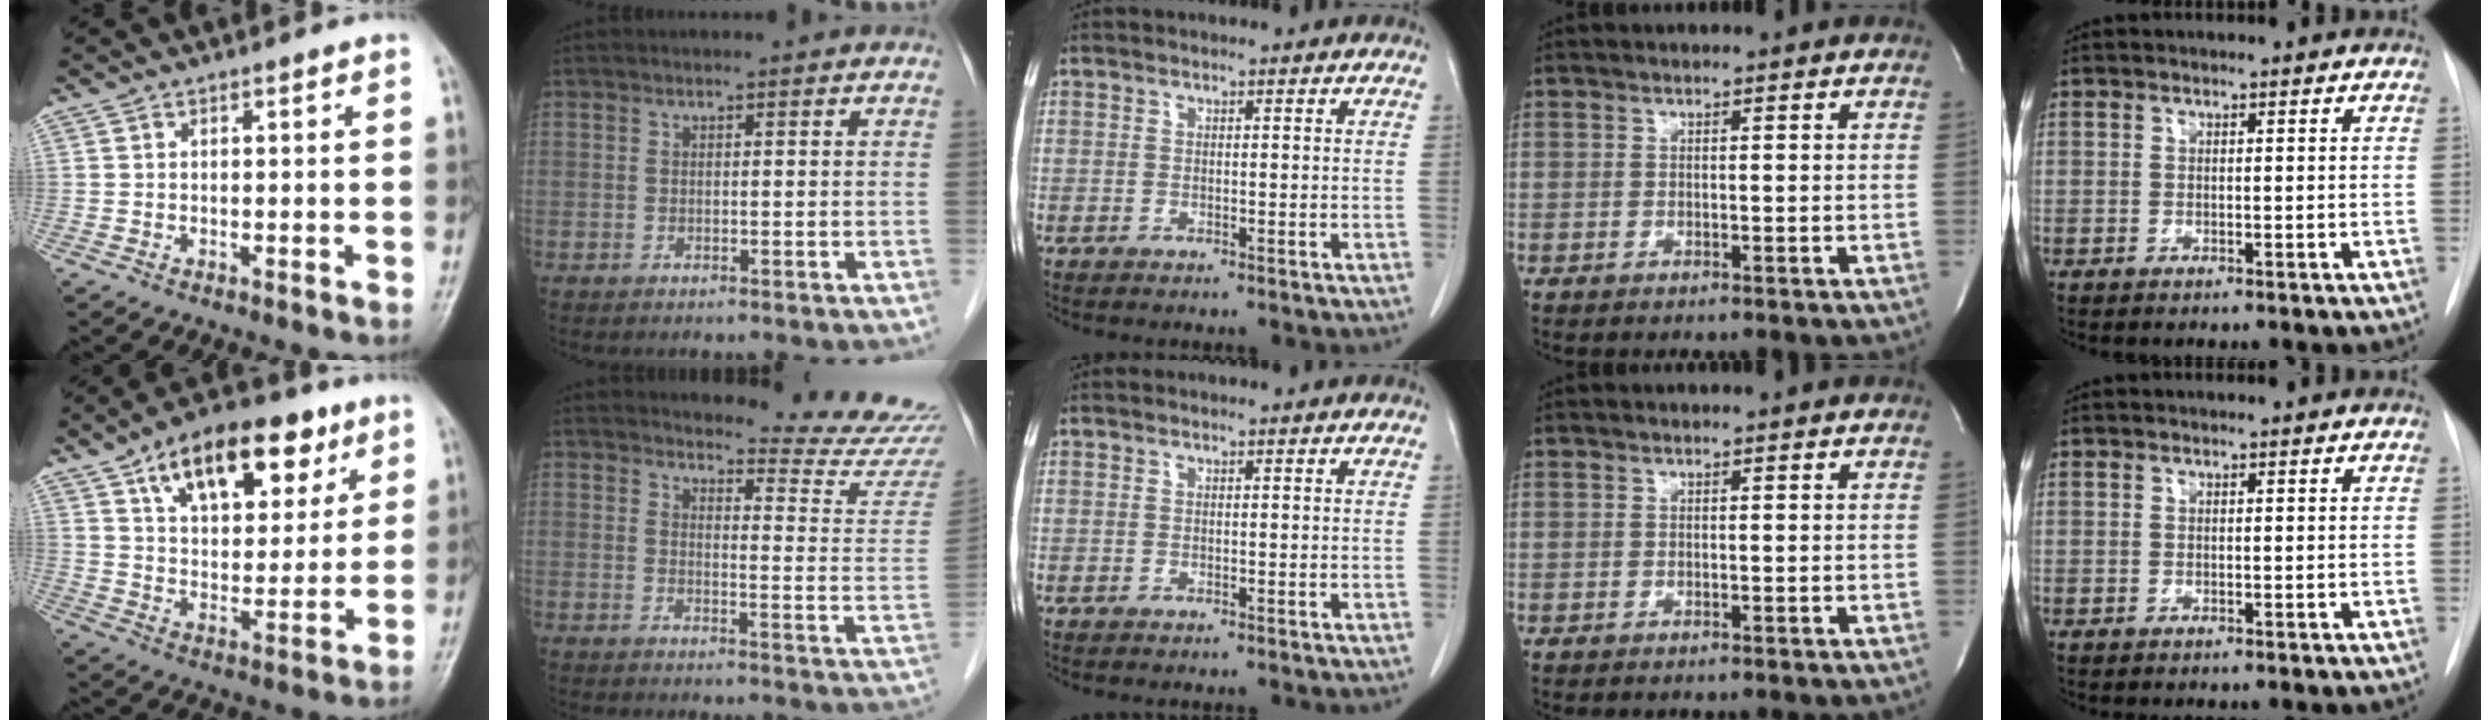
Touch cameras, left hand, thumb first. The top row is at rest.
{"thumb": {"total": 19.1, "force": [9.8, 10.1, 12.8], "torque": [-0.150, -0.024, 0.158]}, "index": {"total": 13.7, "force": [13.6, -1.1, 1.4], "torque": [-0.012, -0.119, 0.143]}}